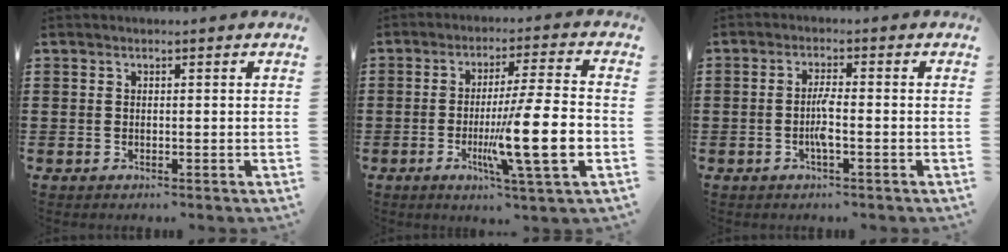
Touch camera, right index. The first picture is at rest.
{"total": 13.1, "force": [-3.4, 1.0, 12.6], "torque": [-0.213, -0.020, -0.065]}
{"total": 3.2, "force": [-1.0, 0.3, 3.0], "torque": [-0.070, -0.006, -0.023]}